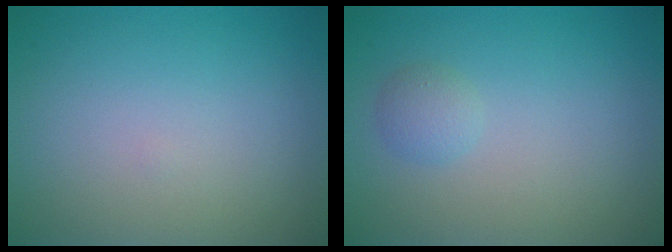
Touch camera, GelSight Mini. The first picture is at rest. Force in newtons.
{"total": 1.3, "press": 1.3, "slide": 0.1}